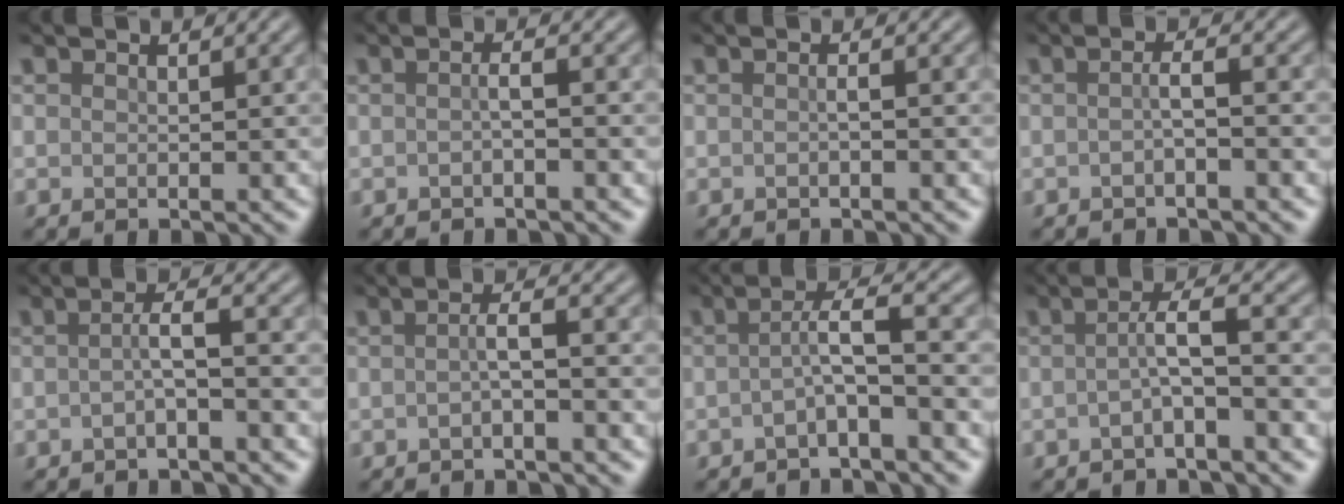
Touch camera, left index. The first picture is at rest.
{"total": 1.1, "force": [-0.4, 0.1, 1.0], "torque": [-0.018, 0.002, -0.008]}
{"total": 0.6, "force": [-0.2, 0.1, 0.6], "torque": [-0.012, 0.001, -0.004]}
{"total": 1.4, "force": [-0.5, 0.2, 1.3], "torque": [-0.024, 0.003, -0.010]}
{"total": 2.0, "force": [-0.6, 0.2, 1.9], "torque": [-0.039, 0.005, -0.015]}
{"total": 1.7, "force": [-0.5, 0.2, 1.6], "torque": [-0.032, 0.003, -0.011]}
{"total": 3.0, "force": [-0.8, 0.3, 2.9], "torque": [-0.053, 0.012, -0.023]}
{"total": 2.7, "force": [-0.7, 0.2, 2.5], "torque": [-0.048, 0.008, -0.019]}